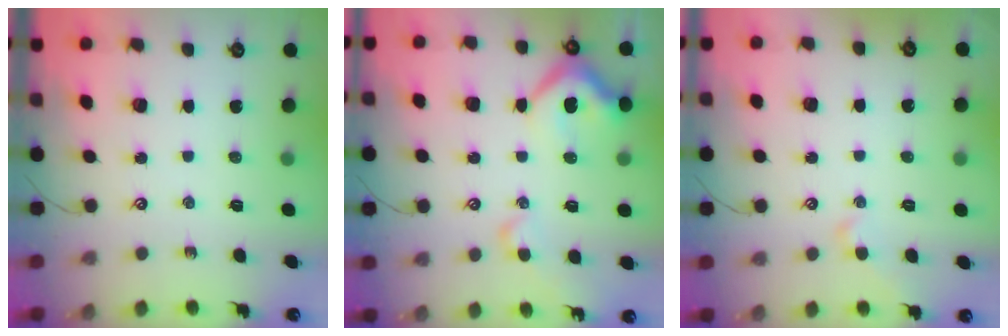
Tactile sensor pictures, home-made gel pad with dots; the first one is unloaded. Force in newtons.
{"total": 10.9, "press": 10.7, "slide": 1.7}
{"total": 1.7, "press": 1.6, "slide": 0.7}